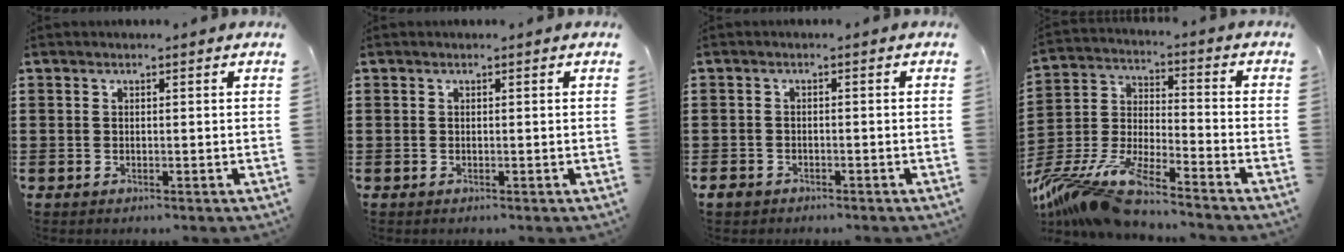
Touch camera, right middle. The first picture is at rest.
{"total": 0.0}
{"total": 1.3, "force": [-1.1, 0.6, 0.4], "torque": [-0.020, -0.004, -0.026]}
{"total": 12.6, "force": [-11.1, 0.8, 5.9], "torque": [-0.139, 0.002, -0.224]}